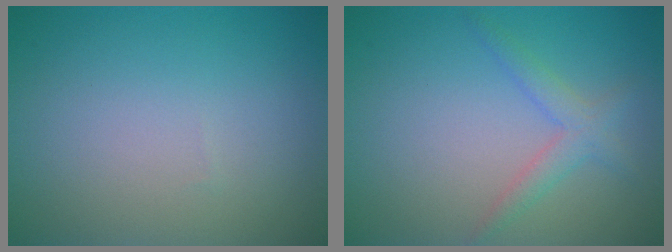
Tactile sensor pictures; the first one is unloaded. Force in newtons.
{"total": 2.1, "press": 2.1, "slide": 0.1}